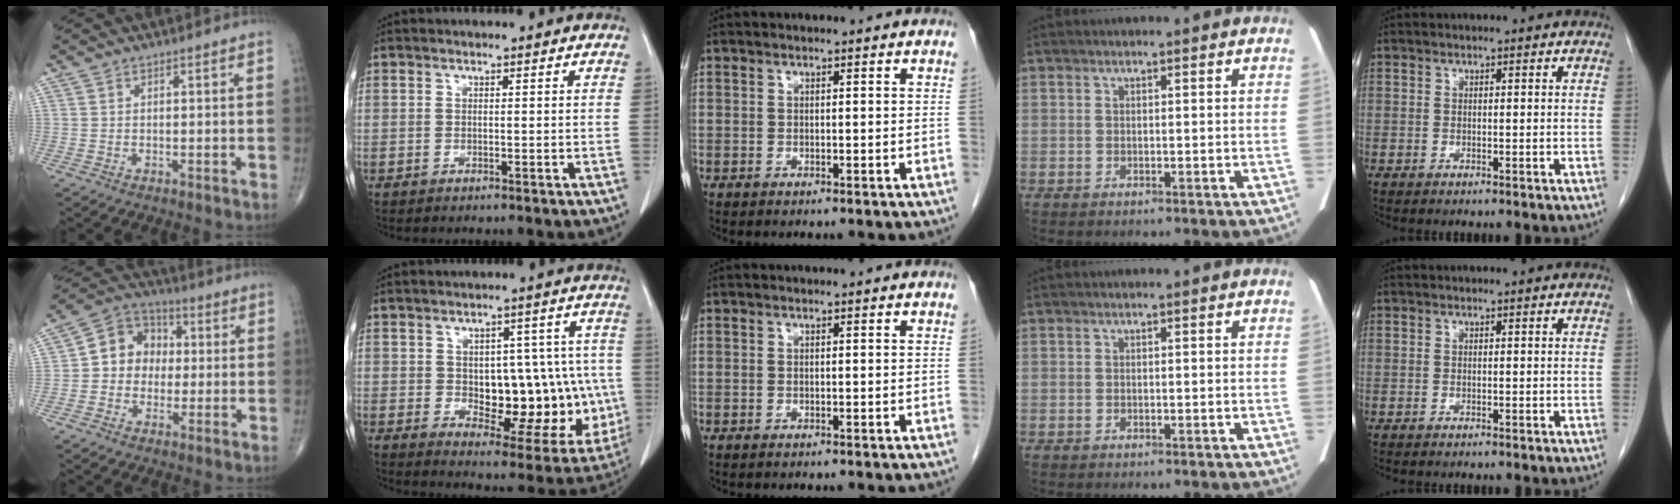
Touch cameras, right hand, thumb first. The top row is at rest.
{"thumb": {"total": 10.1, "force": [0.3, 8.8, 5.1], "torque": [-0.046, 0.029, -0.010]}, "index": {"total": 16.8, "force": [-1.0, 8.7, 14.4], "torque": [-0.186, 0.019, 0.013]}}